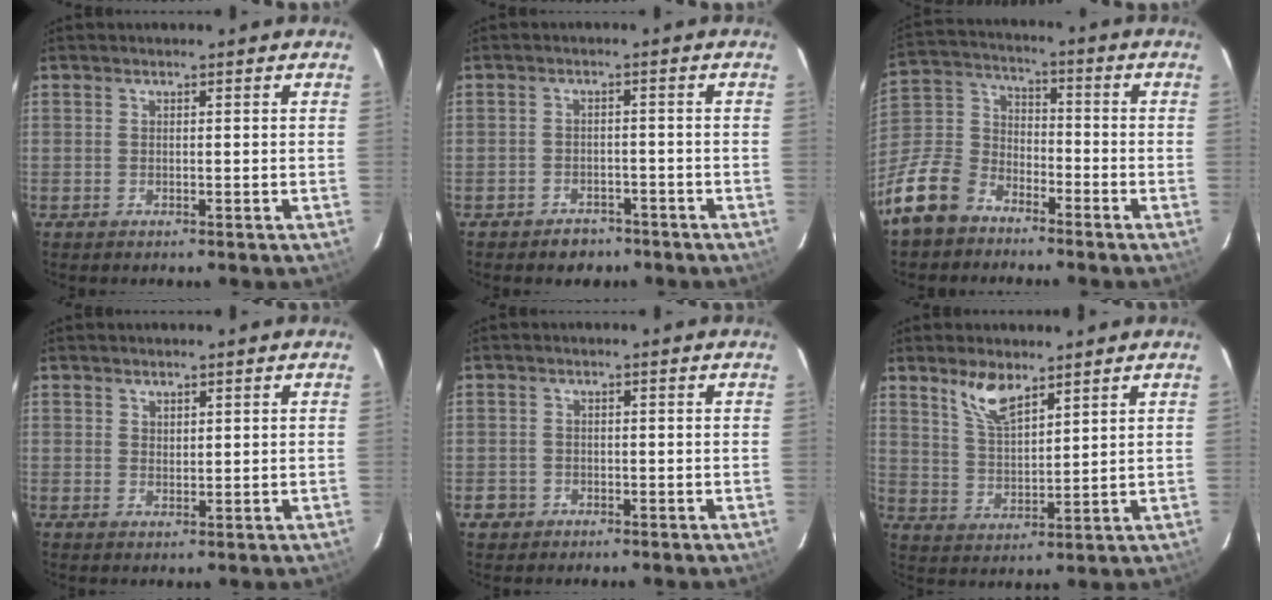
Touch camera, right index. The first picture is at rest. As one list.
[{"total": 4.9, "force": [-3.6, 3.2, 0.8], "torque": [-0.028, 0.014, -0.045]}, {"total": 16.0, "force": [-10.7, 10.2, 6.2], "torque": [-0.174, 0.035, -0.198]}, {"total": 1.4, "force": [1.1, 0.8, 0.4], "torque": [-0.002, 0.002, 0.020]}, {"total": 2.8, "force": [-1.0, 2.5, 0.3], "torque": [-0.012, 0.007, -0.013]}, {"total": 7.3, "force": [5.3, 2.6, 4.4], "torque": [-0.082, 0.004, 0.109]}]